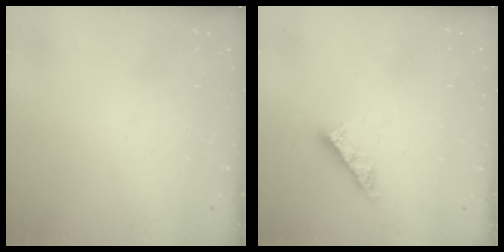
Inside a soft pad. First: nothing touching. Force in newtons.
{"total": 6.9, "press": 6.8, "slide": 0.7}